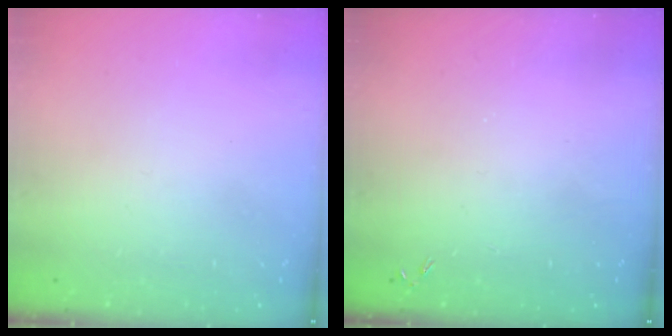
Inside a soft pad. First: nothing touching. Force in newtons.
{"total": 0.0}